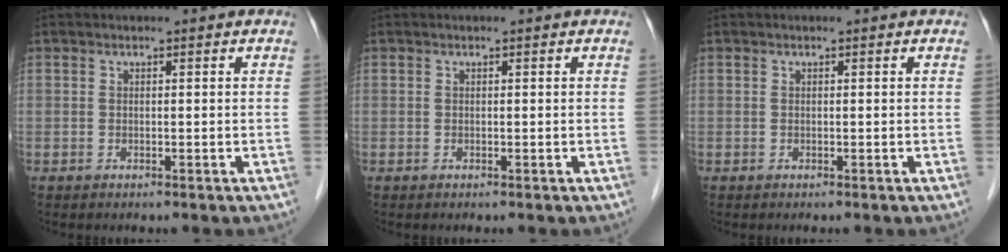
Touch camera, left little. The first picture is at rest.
{"total": 0.0}
{"total": 0.0}